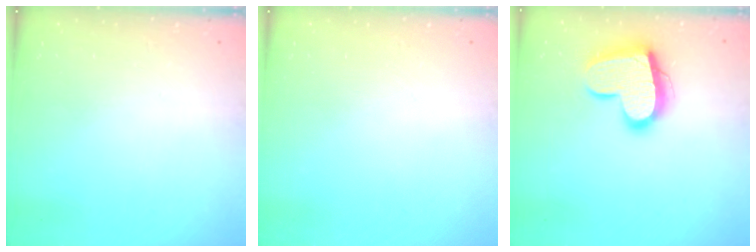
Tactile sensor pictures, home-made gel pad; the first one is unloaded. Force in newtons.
{"total": 0.0}
{"total": 15.9, "press": 15.9, "slide": 0.9}